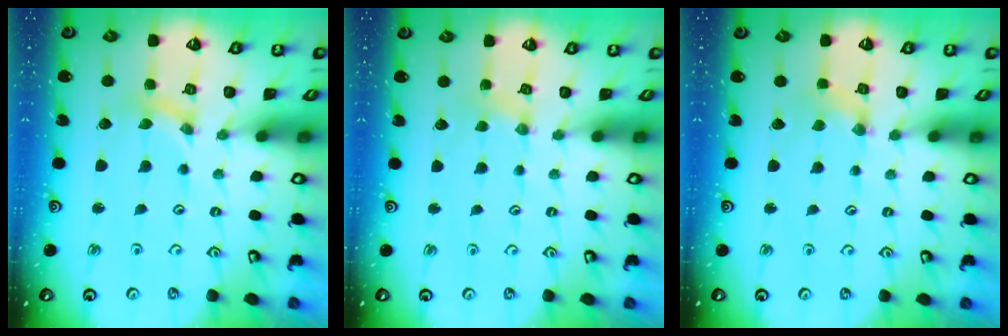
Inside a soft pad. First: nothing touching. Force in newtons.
{"total": 2.7, "press": 2.6, "slide": 0.4}
{"total": 0.9, "press": 0.9, "slide": 0.3}